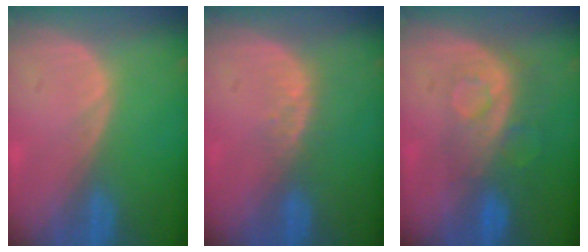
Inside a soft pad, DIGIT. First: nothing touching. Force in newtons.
{"total": 2.9, "press": 2.3, "slide": 1.8}
{"total": 8.5, "press": 7.1, "slide": 4.7}